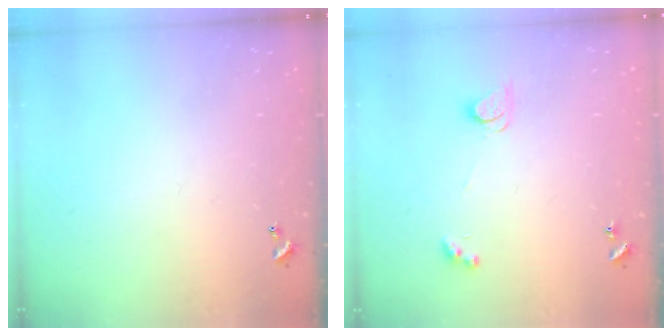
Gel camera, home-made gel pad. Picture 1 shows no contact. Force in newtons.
{"total": 2.5, "press": 2.4, "slide": 0.3}